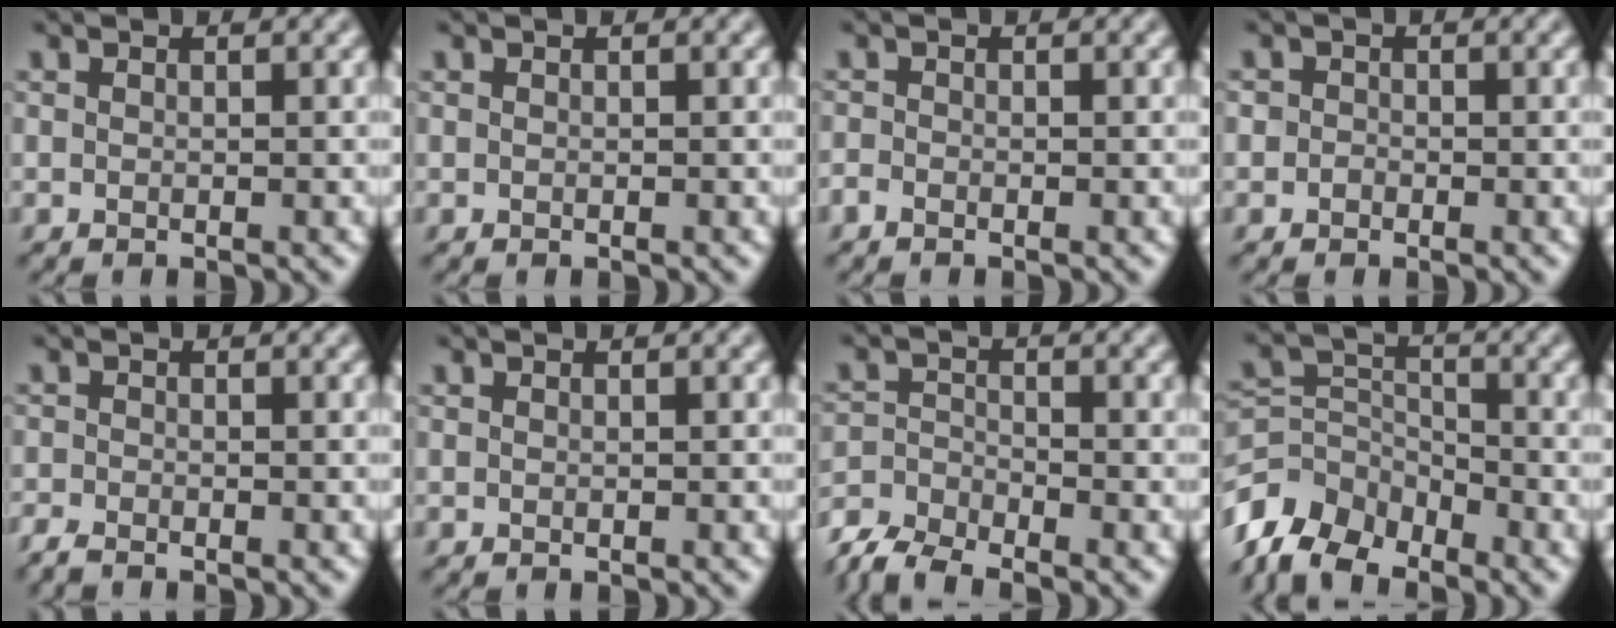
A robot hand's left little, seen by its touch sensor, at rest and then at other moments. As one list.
[{"total": 0.0}, {"total": 0.9, "force": [-0.7, 0.4, 0.3], "torque": [-0.007, 0.000, -0.017]}, {"total": 1.3, "force": [0.0, 1.2, 0.5], "torque": [0.010, 0.005, -0.017]}, {"total": 1.6, "force": [-1.4, 0.4, 0.6], "torque": [-0.017, -0.003, -0.036]}, {"total": 0.0}, {"total": 5.4, "force": [-4.8, 1.5, 1.9], "torque": [-0.039, -0.014, -0.103]}, {"total": 6.8, "force": [-5.4, 3.3, 2.4], "torque": [-0.054, -0.001, -0.123]}]